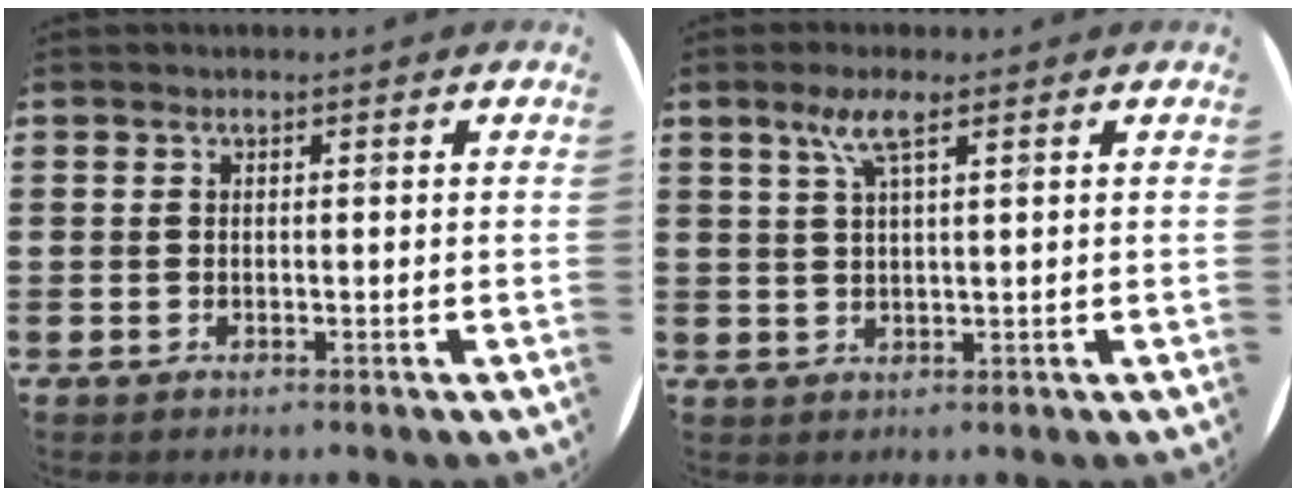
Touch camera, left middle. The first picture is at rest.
{"total": 4.0, "force": [2.2, 0.6, 3.3], "torque": [-0.069, 0.008, 0.036]}